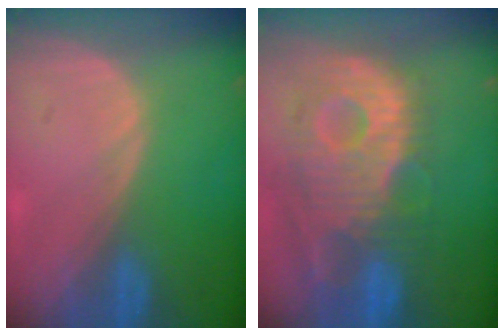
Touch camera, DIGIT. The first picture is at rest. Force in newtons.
{"total": 12.7, "press": 11.1, "slide": 6.2}